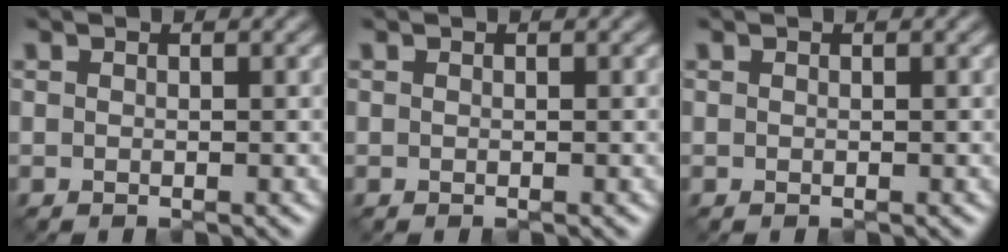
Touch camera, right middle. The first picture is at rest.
{"total": 0.0}
{"total": 0.0}